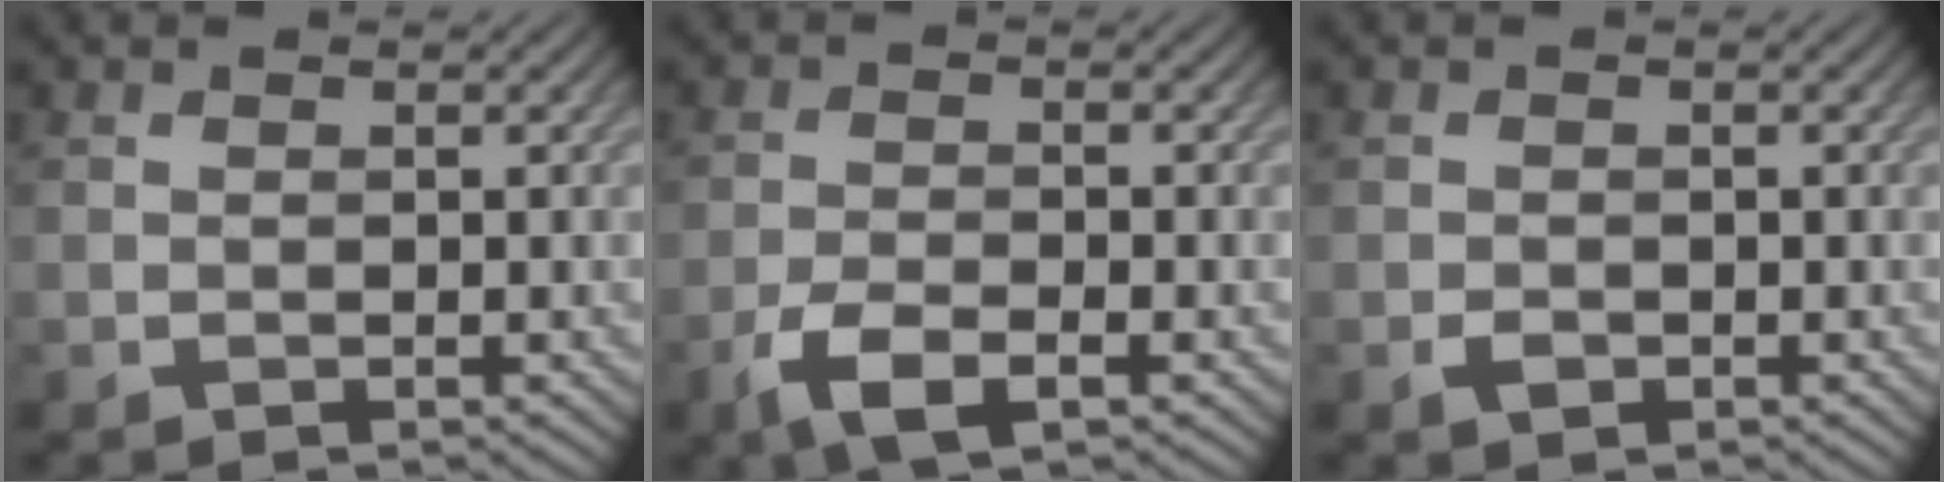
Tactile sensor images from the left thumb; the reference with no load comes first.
{"total": 4.6, "force": [-2.6, 1.7, 3.4], "torque": [-0.078, -0.007, -0.054]}
{"total": 1.1, "force": [-0.6, 0.8, 0.6], "torque": [-0.012, -0.003, -0.012]}